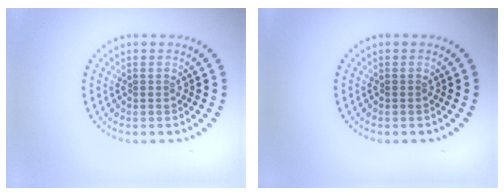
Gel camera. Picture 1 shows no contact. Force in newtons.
{"total": 0.0}